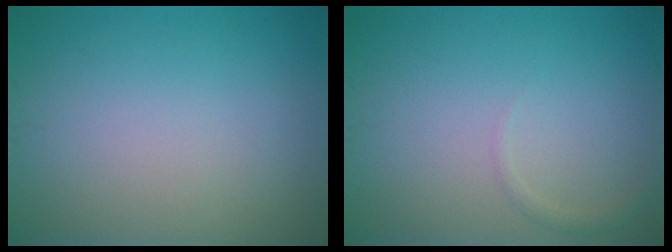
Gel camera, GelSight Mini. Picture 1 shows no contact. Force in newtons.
{"total": 0.8, "press": 0.8, "slide": 0.1}